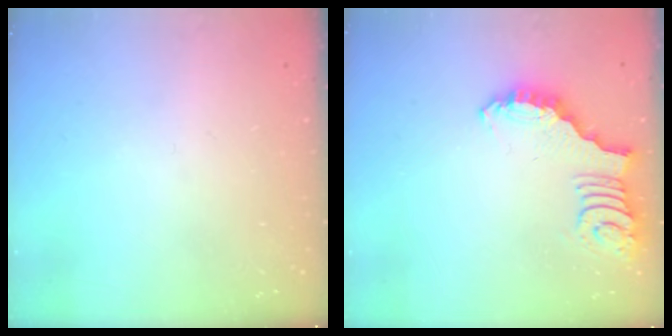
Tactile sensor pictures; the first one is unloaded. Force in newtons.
{"total": 2.5, "press": 2.5, "slide": 0.5}